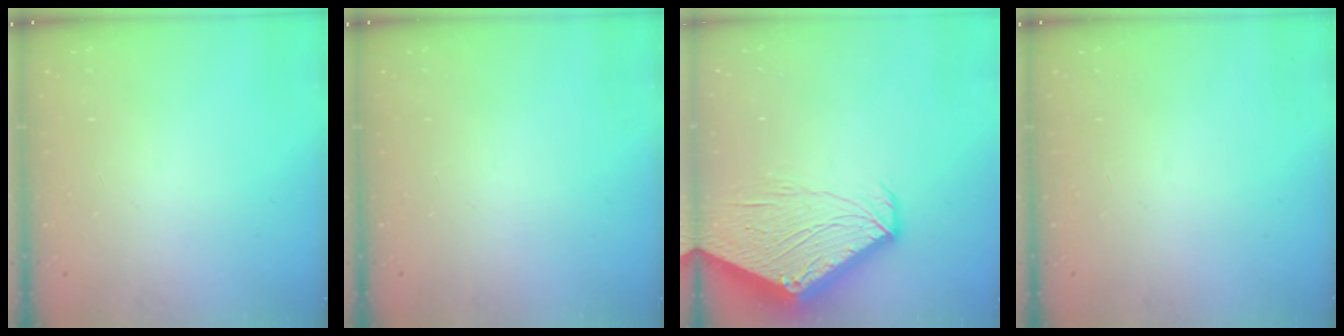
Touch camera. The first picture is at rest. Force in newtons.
{"total": 0.0}
{"total": 6.7, "press": 6.7, "slide": 0.5}
{"total": 0.0}